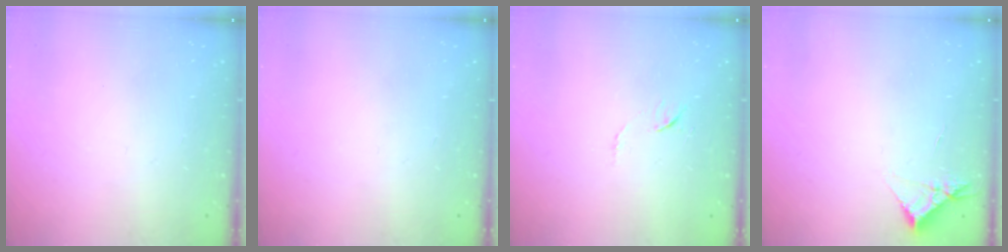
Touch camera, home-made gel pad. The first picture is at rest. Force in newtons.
{"total": 0.0}
{"total": 4.6, "press": 4.5, "slide": 0.5}
{"total": 3.4, "press": 3.4, "slide": 0.5}